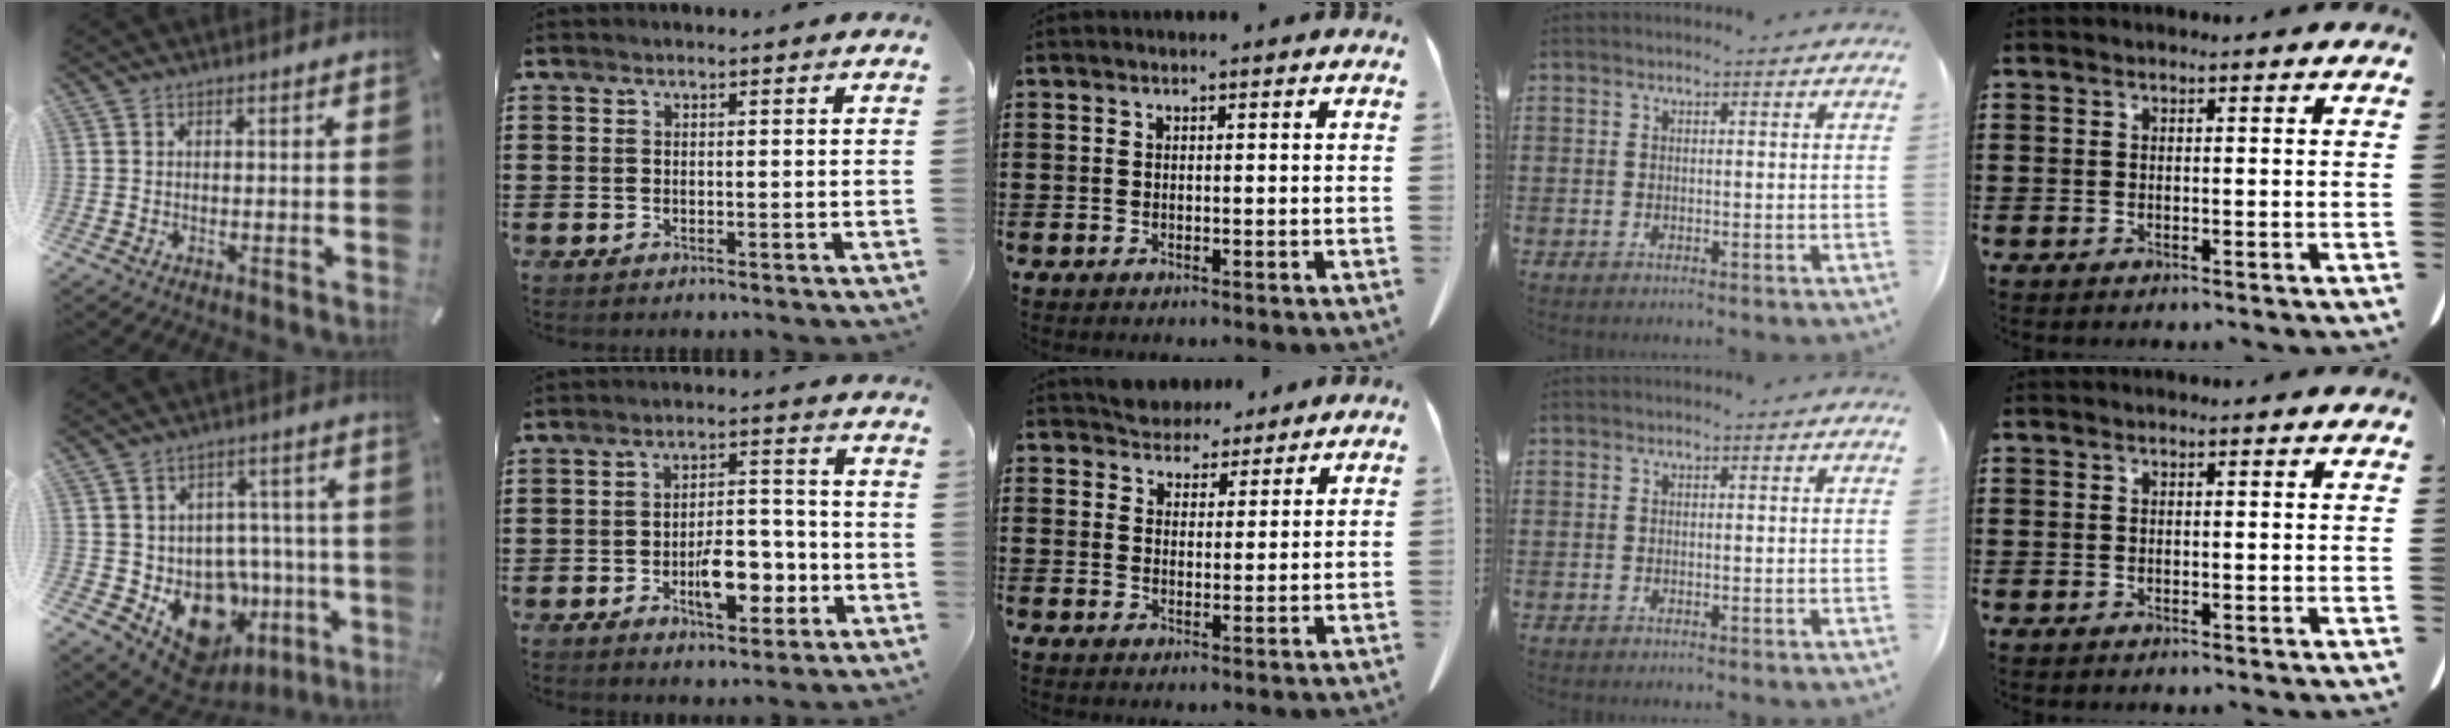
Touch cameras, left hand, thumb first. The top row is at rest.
{"thumb": {"total": 14.5, "force": [-4.8, 11.3, 7.6], "torque": [-0.122, 0.010, -0.060]}, "index": {"total": 8.0, "force": [-2.7, 3.9, 6.4], "torque": [-0.103, 0.008, -0.047]}, "middle": {"total": 4.2, "force": [4.0, 1.3, -0.2], "torque": [-0.012, -0.009, 0.077]}}